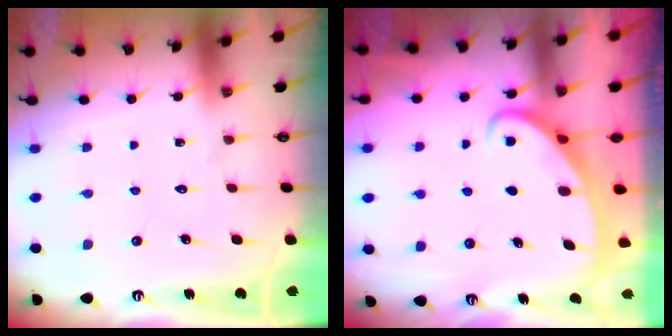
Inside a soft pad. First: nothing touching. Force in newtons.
{"total": 2.6, "press": 2.6, "slide": 0.4}